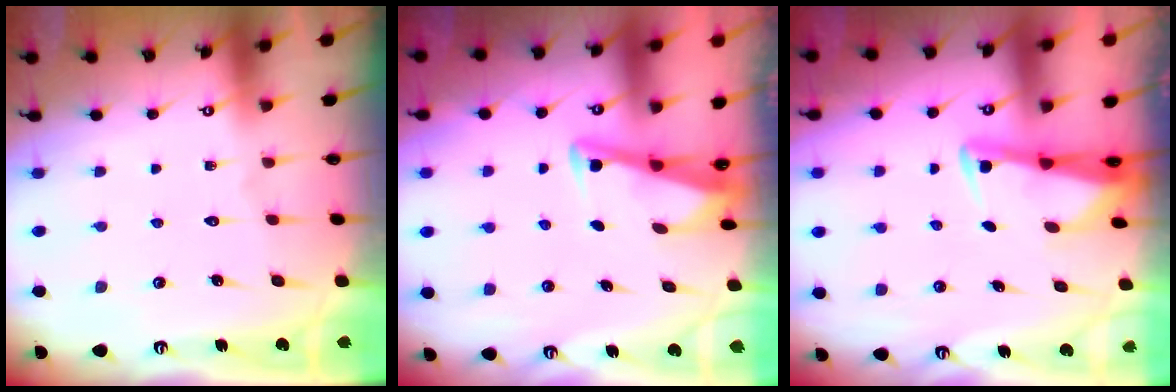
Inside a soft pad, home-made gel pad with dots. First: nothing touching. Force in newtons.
{"total": 3.4, "press": 3.4, "slide": 0.3}
{"total": 2.6, "press": 2.6, "slide": 0.5}